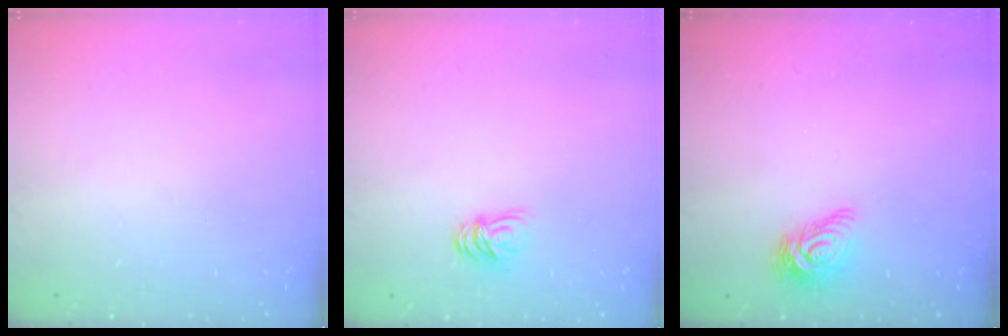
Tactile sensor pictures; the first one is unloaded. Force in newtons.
{"total": 6.3, "press": 6.2, "slide": 0.6}
{"total": 9.0, "press": 9.0, "slide": 0.5}